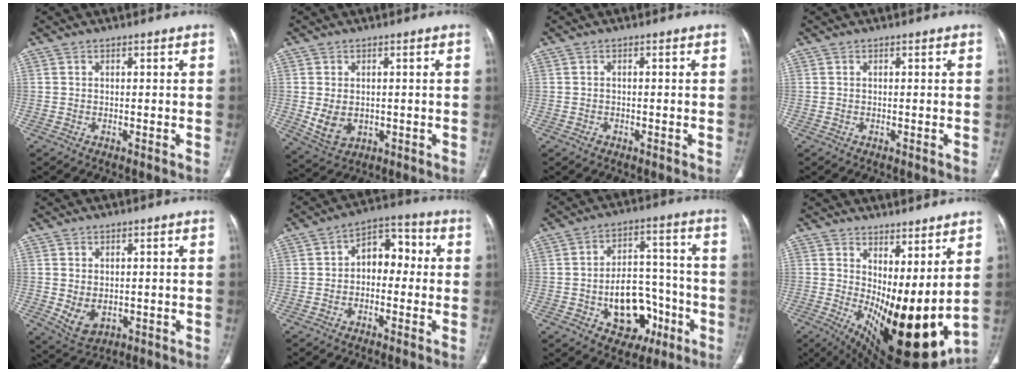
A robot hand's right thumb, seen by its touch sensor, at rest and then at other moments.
{"total": 5.9, "force": [-0.4, 4.4, 3.9], "torque": [-0.064, -0.006, 0.012]}
{"total": 0.9, "force": [-0.5, 0.6, 0.3], "torque": [-0.006, 0.004, -0.008]}
{"total": 0.0}
{"total": 5.1, "force": [-0.3, 3.6, 3.6], "torque": [-0.058, -0.011, 0.014]}
{"total": 7.8, "force": [-0.2, 5.4, 5.7], "torque": [-0.046, 0.034, -0.019]}
{"total": 14.6, "force": [-5.2, 9.8, 9.5], "torque": [-0.100, 0.051, -0.065]}
{"total": 20.6, "force": [3.4, 8.2, 18.6], "torque": [-0.283, -0.058, 0.074]}